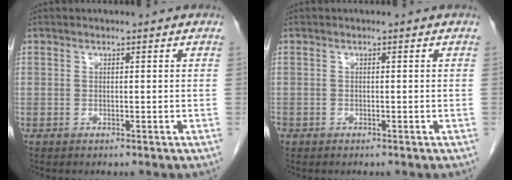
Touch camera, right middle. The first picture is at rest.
{"total": 1.0, "force": [-0.6, 0.7, 0.2], "torque": [-0.013, 0.001, -0.010]}